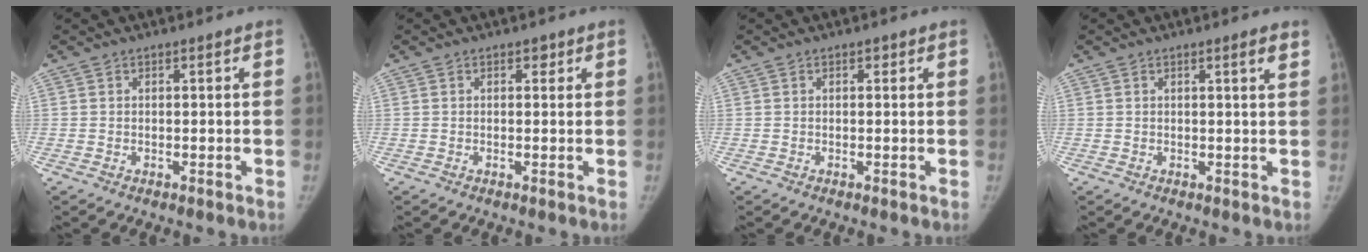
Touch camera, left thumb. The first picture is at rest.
{"total": 1.0, "force": [0.5, 0.7, 0.4], "torque": [0.005, -0.002, 0.005]}
{"total": 0.6, "force": [0.3, 0.4, 0.3], "torque": [0.001, 0.000, 0.002]}
{"total": 1.9, "force": [1.2, 0.0, 1.5], "torque": [-0.021, -0.007, 0.015]}